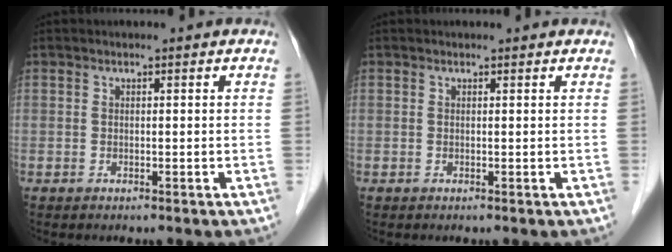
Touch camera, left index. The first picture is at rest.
{"total": 0.8, "force": [0.8, 0.2, 0.0], "torque": [-0.010, 0.004, 0.006]}